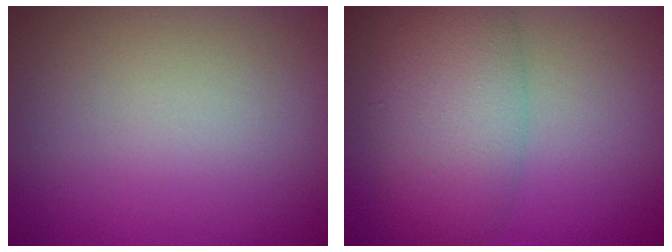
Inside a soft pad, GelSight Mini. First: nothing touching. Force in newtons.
{"total": 6.6, "press": 6.6, "slide": 0.3}